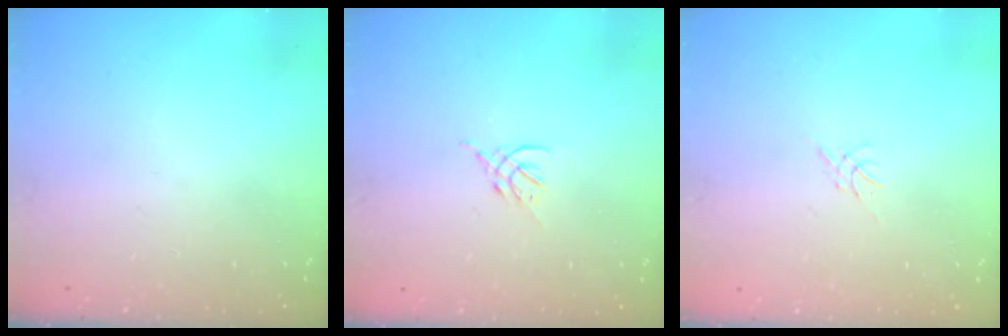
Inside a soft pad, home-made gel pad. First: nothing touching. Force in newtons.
{"total": 2.3, "press": 2.2, "slide": 0.5}
{"total": 0.0}